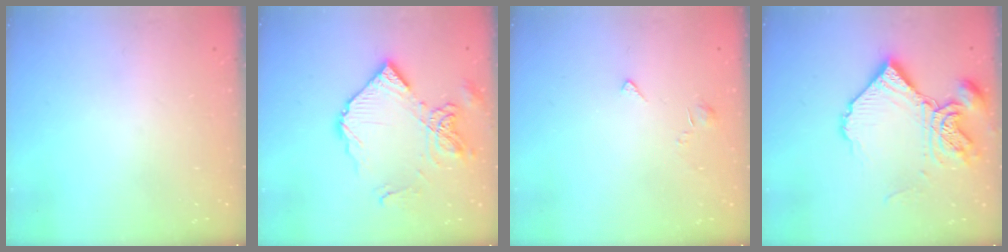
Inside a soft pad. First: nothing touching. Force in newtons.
{"total": 14.5, "press": 14.4, "slide": 1.4}
{"total": 2.7, "press": 2.6, "slide": 0.5}
{"total": 14.3, "press": 14.2, "slide": 1.6}